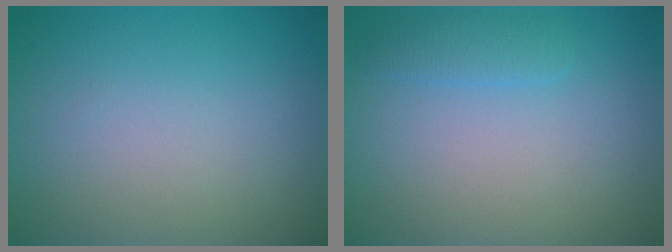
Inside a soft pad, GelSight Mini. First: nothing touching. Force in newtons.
{"total": 1.4, "press": 1.4, "slide": 0.1}